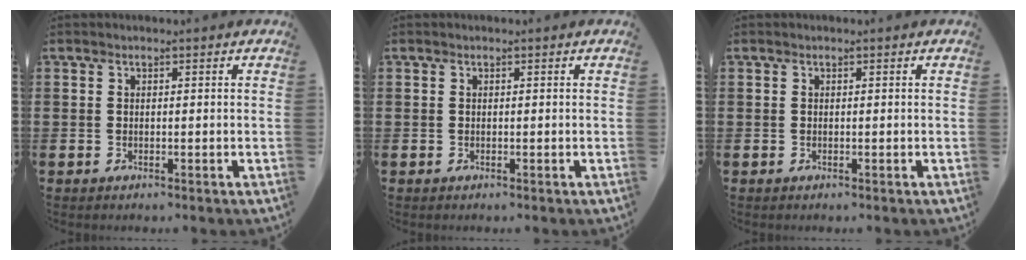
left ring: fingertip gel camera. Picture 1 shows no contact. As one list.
[{"total": 0.0}, {"total": 0.0}]